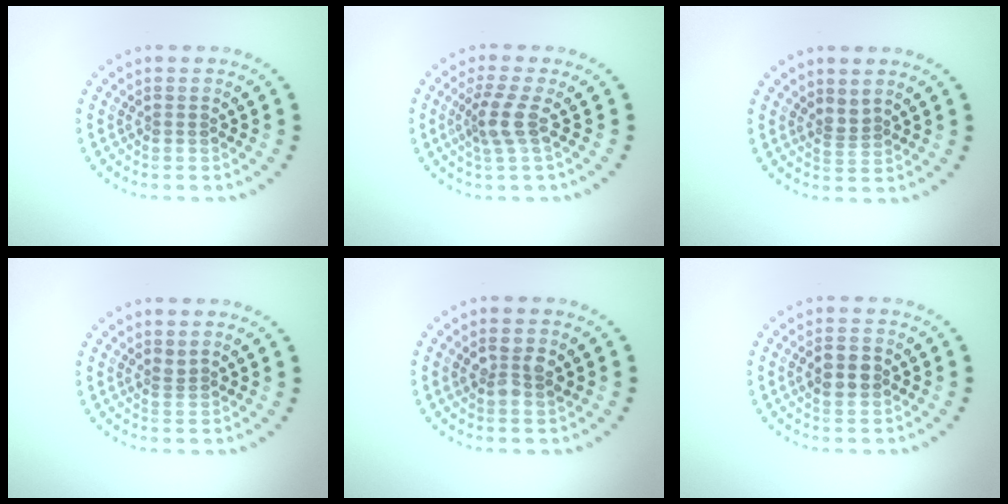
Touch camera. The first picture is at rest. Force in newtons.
{"total": 2.5, "press": 1.9, "slide": 1.6}
{"total": 1.2, "press": 0.8, "slide": 0.9}
{"total": 0.6, "press": 0.4, "slide": 0.5}
{"total": 2.5, "press": 2.4, "slide": 0.6}
{"total": 2.6, "press": 2.6, "slide": 0.1}